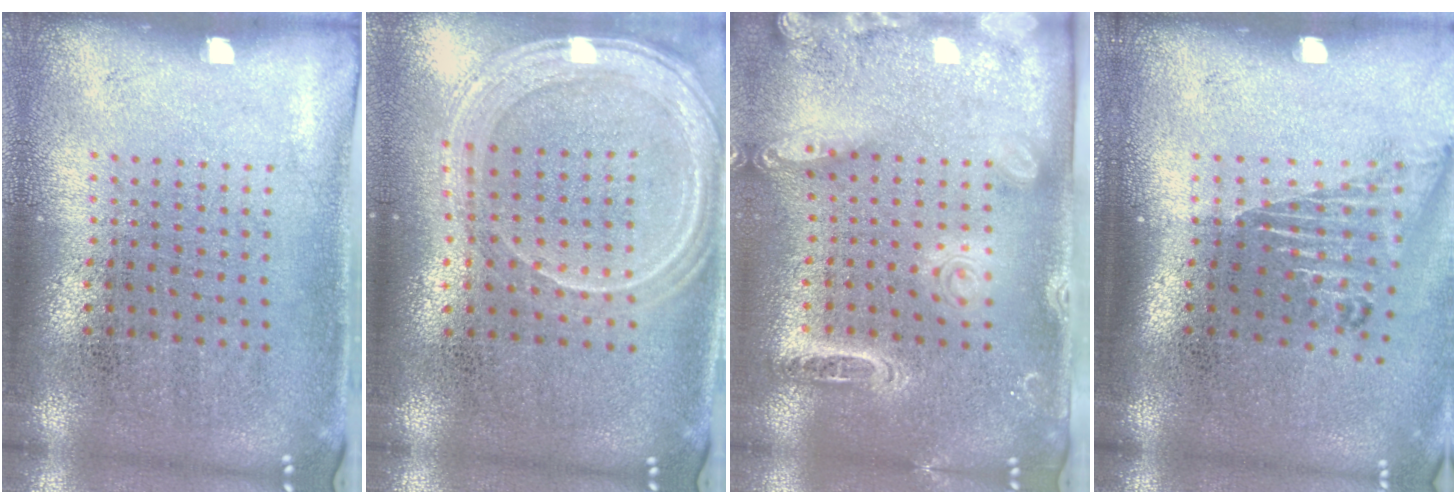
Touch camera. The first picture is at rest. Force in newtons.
{"total": 1.3, "press": 1.3, "slide": 0.1}
{"total": 2.3, "press": 2.0, "slide": 1.2}
{"total": 1.6, "press": 1.3, "slide": 0.9}